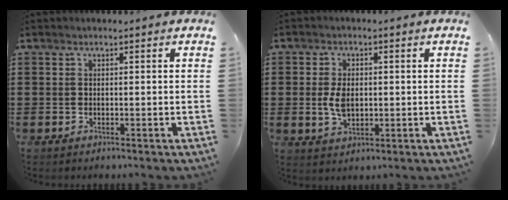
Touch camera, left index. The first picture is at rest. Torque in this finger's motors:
{"motor_torque": [0.74, 0.24, 0.24, 0.08]}